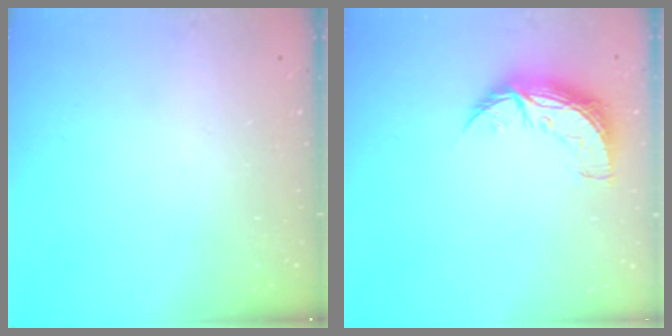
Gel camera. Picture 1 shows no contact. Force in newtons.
{"total": 8.9, "press": 8.9, "slide": 0.6}